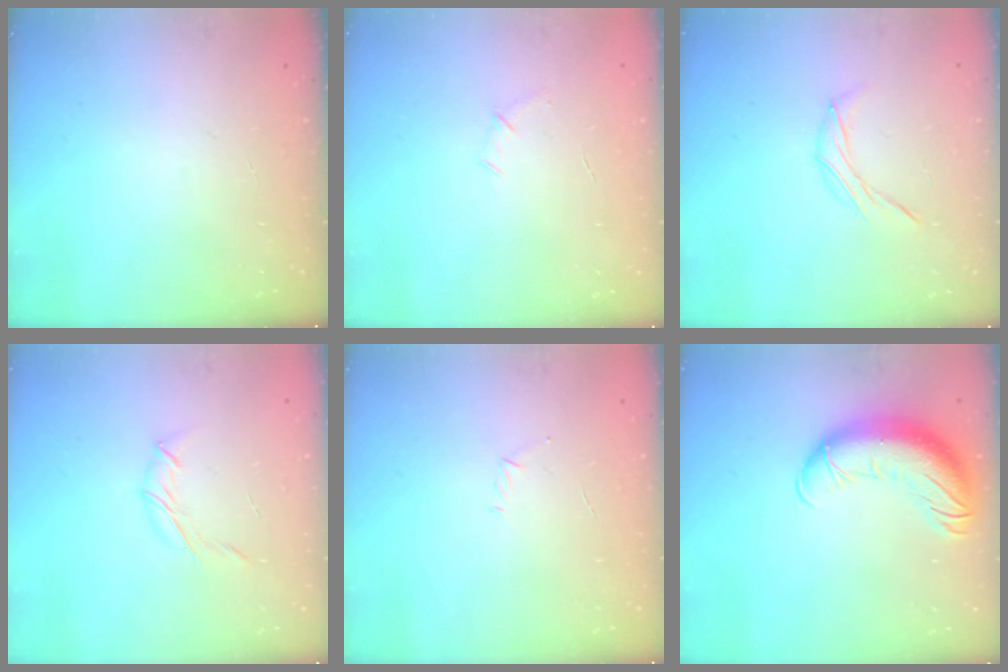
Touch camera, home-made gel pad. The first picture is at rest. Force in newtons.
{"total": 4.7, "press": 4.5, "slide": 1.3}
{"total": 6.7, "press": 6.6, "slide": 1.2}
{"total": 6.0, "press": 6.0, "slide": 0.8}
{"total": 4.3, "press": 4.1, "slide": 1.1}
{"total": 17.1, "press": 16.7, "slide": 3.7}